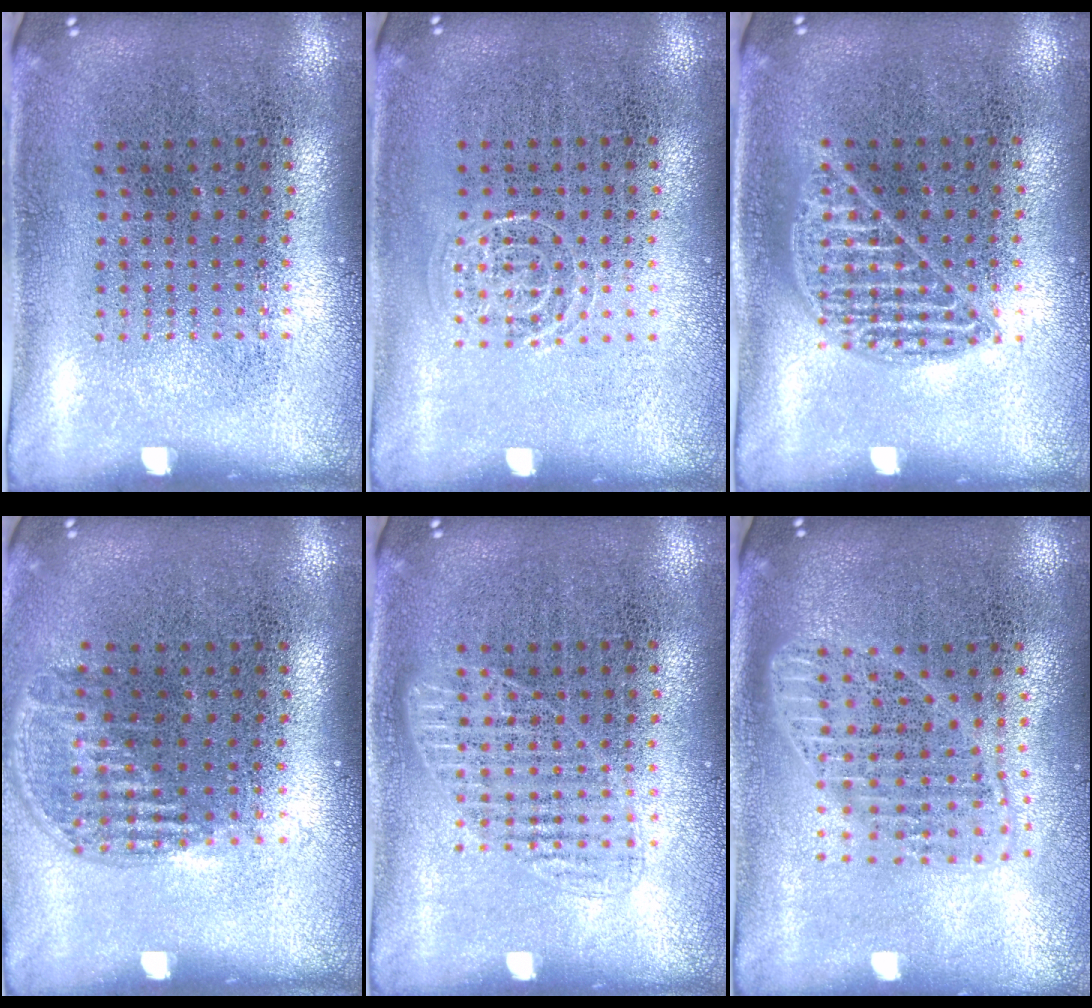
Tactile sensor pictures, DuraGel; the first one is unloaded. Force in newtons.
{"total": 1.1, "press": 1.1, "slide": 0.2}
{"total": 0.9, "press": 0.9, "slide": 0.1}
{"total": 1.0, "press": 0.8, "slide": 0.6}
{"total": 1.6, "press": 1.6, "slide": 0.3}
{"total": 1.8, "press": 1.5, "slide": 0.9}